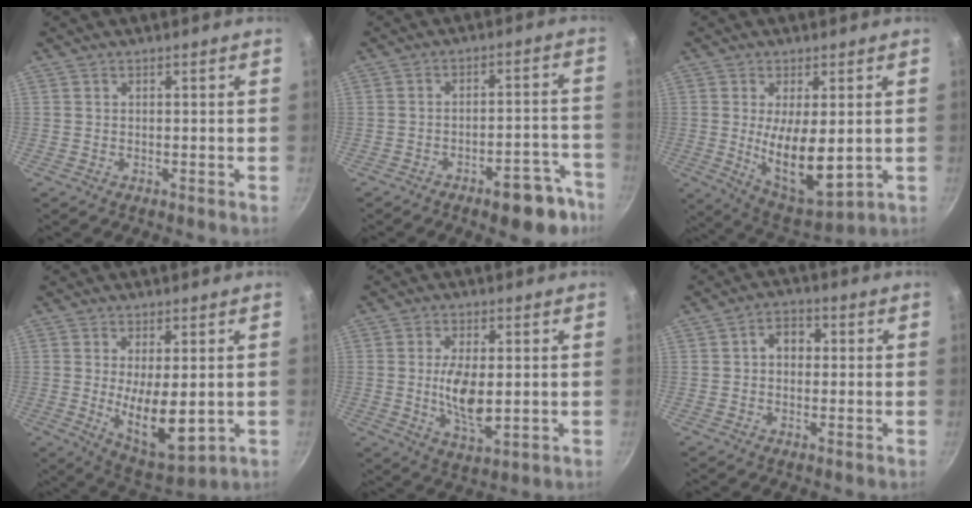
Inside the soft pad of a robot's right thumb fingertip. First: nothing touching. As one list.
[{"total": 11.0, "force": [-7.1, 4.4, 7.2], "torque": [-0.040, 0.060, -0.087]}, {"total": 13.1, "force": [-0.1, 5.5, 11.9], "torque": [-0.188, -0.027, 0.015]}, {"total": 11.4, "force": [-0.5, 4.7, 10.4], "torque": [-0.158, -0.025, 0.011]}, {"total": 9.2, "force": [0.0, 4.2, 8.2], "torque": [-0.152, -0.009, 0.007]}, {"total": 4.6, "force": [0.4, 3.6, 2.9], "torque": [-0.023, 0.012, -0.002]}]